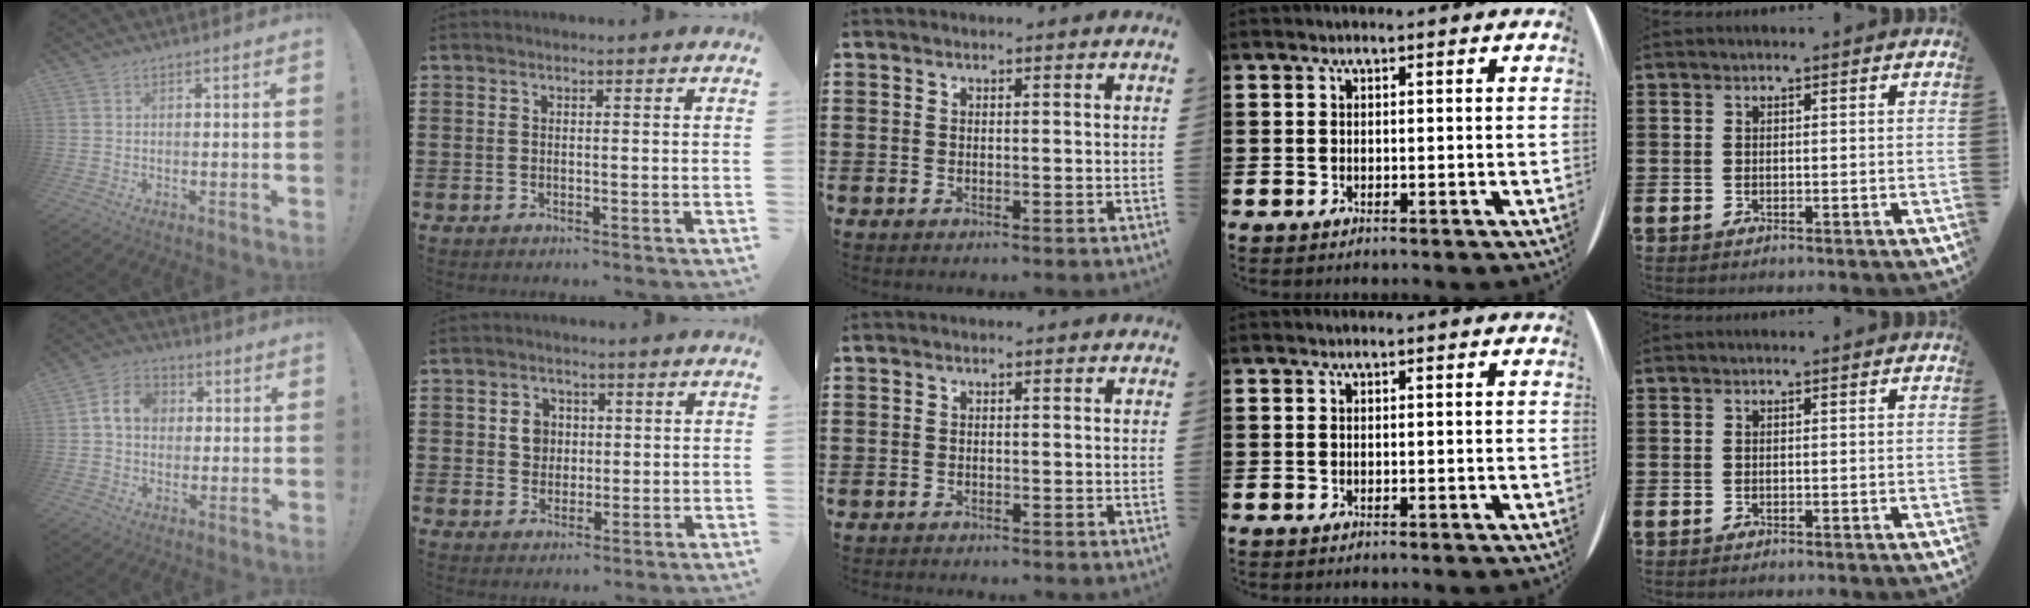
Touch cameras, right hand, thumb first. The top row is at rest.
{"thumb": {"total": 8.5, "force": [1.1, 6.9, 4.9], "torque": [-0.082, 0.021, 0.024]}, "index": {"total": 3.9, "force": [0.8, 3.4, 1.8], "torque": [-0.040, 0.010, 0.009]}, "middle": {"total": 0.6, "force": [-0.6, 0.0, 0.0], "torque": [-0.001, -0.001, -0.013]}}